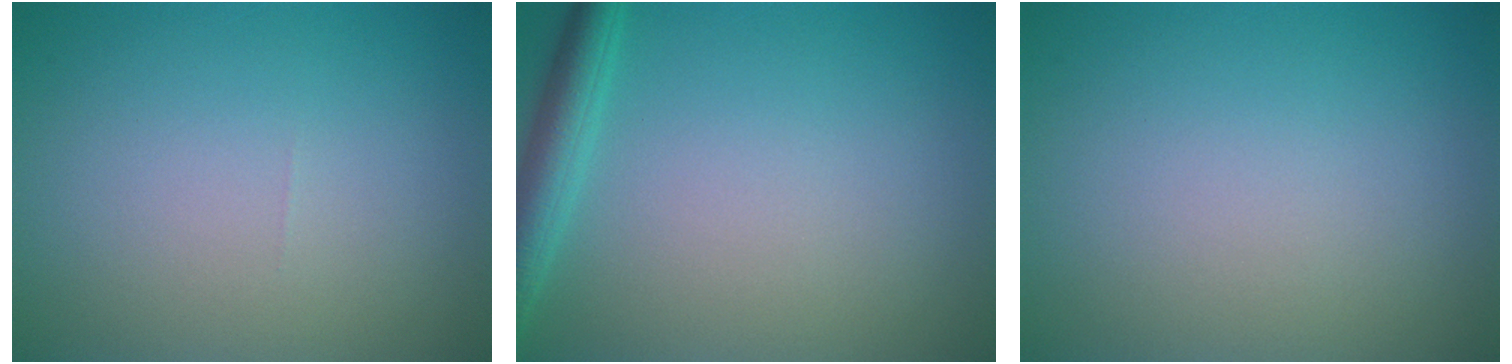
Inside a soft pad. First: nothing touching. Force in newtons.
{"total": 3.0, "press": 3.0, "slide": 0.1}
{"total": 0.0}